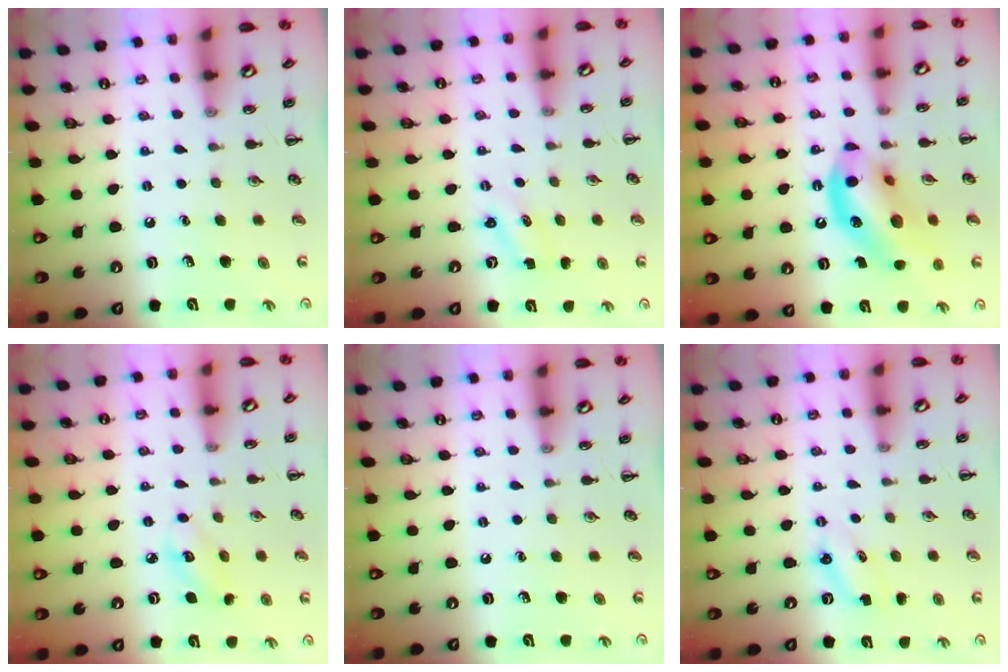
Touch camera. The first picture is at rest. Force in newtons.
{"total": 0.9, "press": 0.8, "slide": 0.3}
{"total": 15.5, "press": 15.1, "slide": 3.8}
{"total": 4.0, "press": 3.9, "slide": 0.7}
{"total": 0.0}
{"total": 2.9, "press": 2.8, "slide": 0.7}